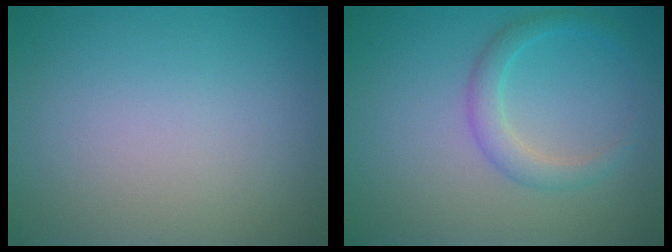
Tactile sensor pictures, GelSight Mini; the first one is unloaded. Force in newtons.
{"total": 2.3, "press": 2.3, "slide": 0.2}